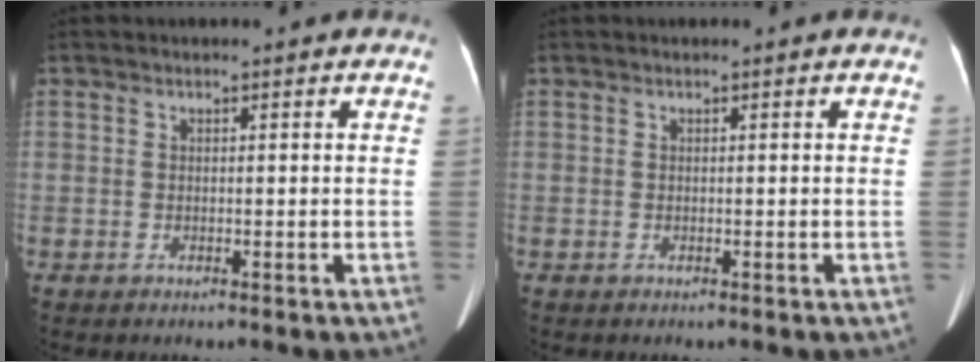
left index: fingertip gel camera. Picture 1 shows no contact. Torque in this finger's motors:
{"motor_torque": [0.14, -0.03, 0.04, 0.01]}